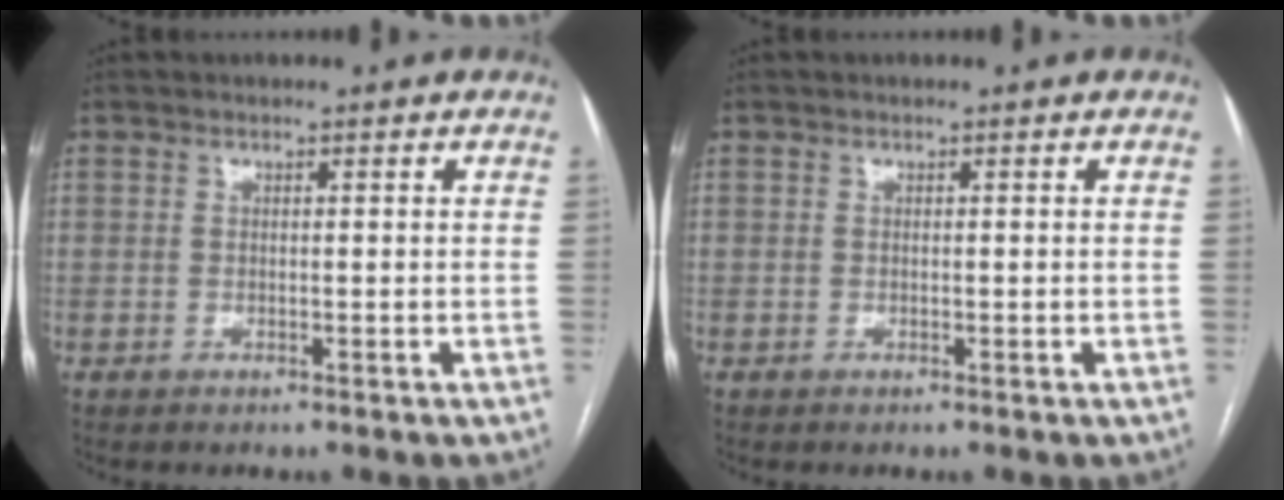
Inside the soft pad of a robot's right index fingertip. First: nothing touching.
{"total": 0.0}